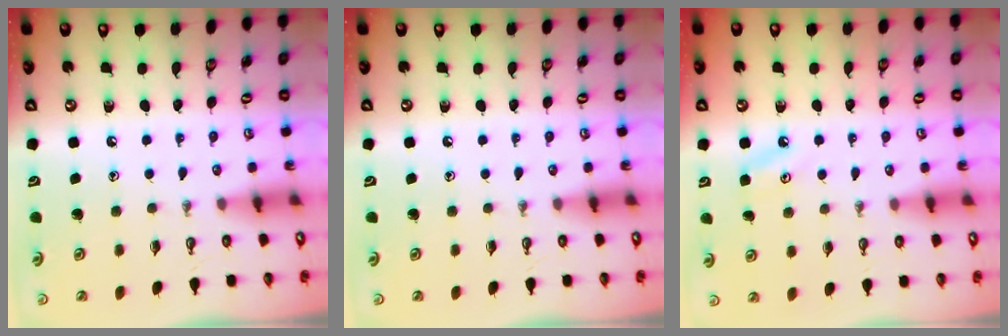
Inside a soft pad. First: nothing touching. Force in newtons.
{"total": 0.0}
{"total": 3.9, "press": 3.9, "slide": 0.4}